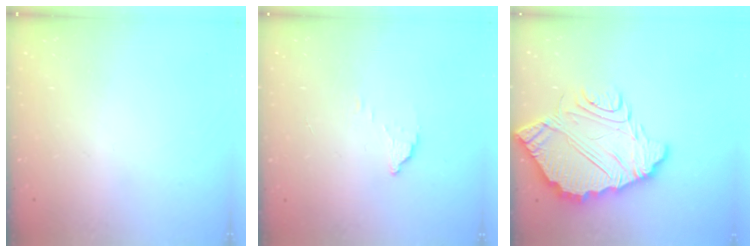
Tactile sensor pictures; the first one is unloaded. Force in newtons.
{"total": 3.3, "press": 3.3, "slide": 0.2}
{"total": 13.2, "press": 13.1, "slide": 0.9}